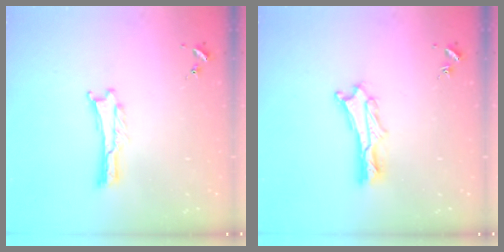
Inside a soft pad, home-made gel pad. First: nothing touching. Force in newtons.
{"total": 2.0, "press": 2.0, "slide": 0.2}